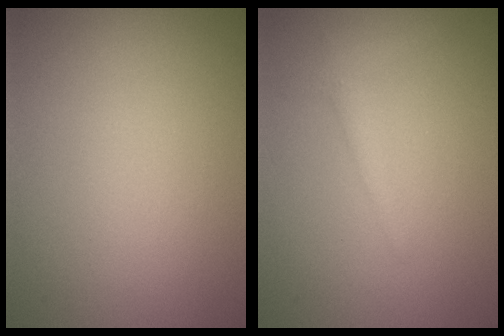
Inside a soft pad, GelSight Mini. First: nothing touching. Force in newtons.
{"total": 1.4, "press": 1.4, "slide": 0.1}